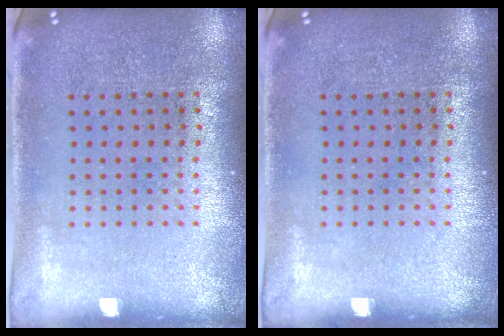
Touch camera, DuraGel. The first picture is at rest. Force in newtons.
{"total": 0.0}